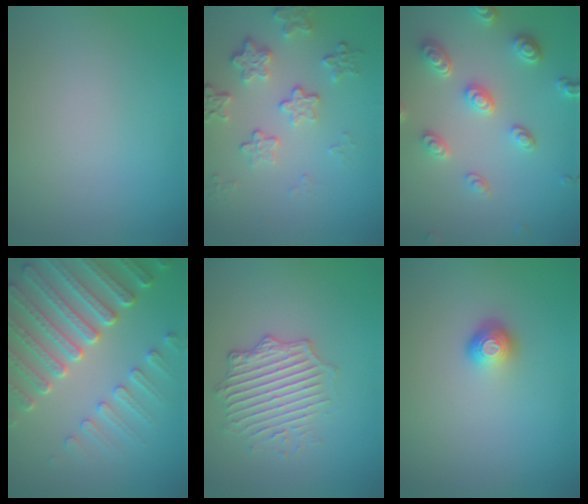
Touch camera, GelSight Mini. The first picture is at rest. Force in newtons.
{"total": 4.0, "press": 3.1, "slide": 2.5}
{"total": 4.6, "press": 3.7, "slide": 2.7}
{"total": 7.2, "press": 5.7, "slide": 4.4}
{"total": 3.7, "press": 3.3, "slide": 1.5}
{"total": 1.7, "press": 1.3, "slide": 1.2}